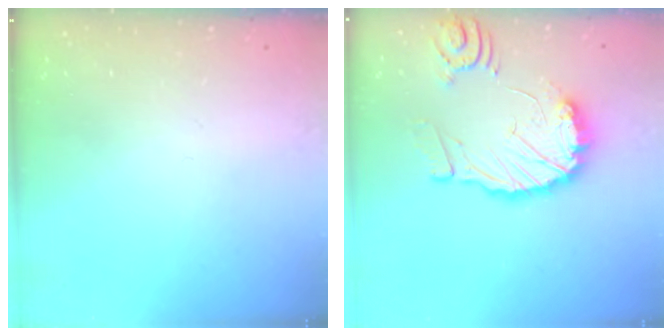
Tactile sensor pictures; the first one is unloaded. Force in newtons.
{"total": 14.5, "press": 14.5, "slide": 1.4}